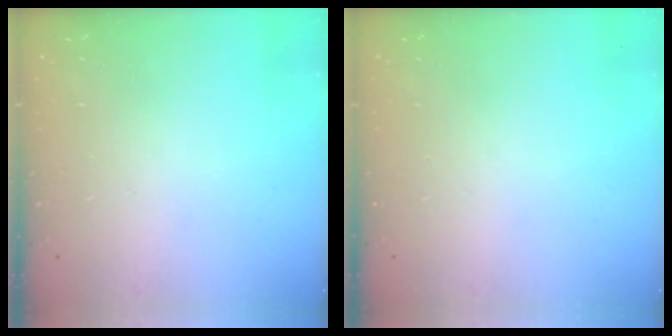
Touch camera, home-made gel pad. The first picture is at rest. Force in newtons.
{"total": 0.0}